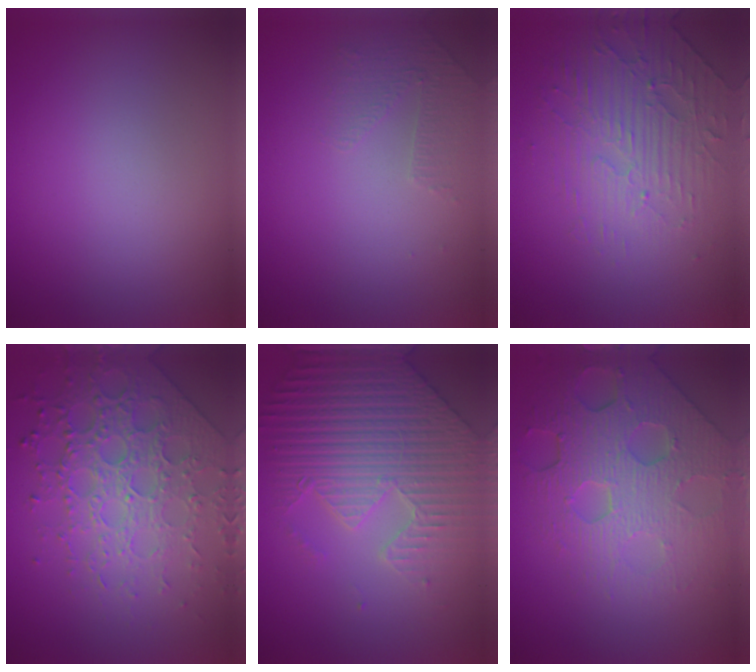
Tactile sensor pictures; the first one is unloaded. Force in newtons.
{"total": 1.4, "press": 0.8, "slide": 1.1}
{"total": 4.7, "press": 3.3, "slide": 3.3}
{"total": 6.2, "press": 5.2, "slide": 3.3}
{"total": 8.1, "press": 6.4, "slide": 5.0}
{"total": 8.1, "press": 5.7, "slide": 5.8}